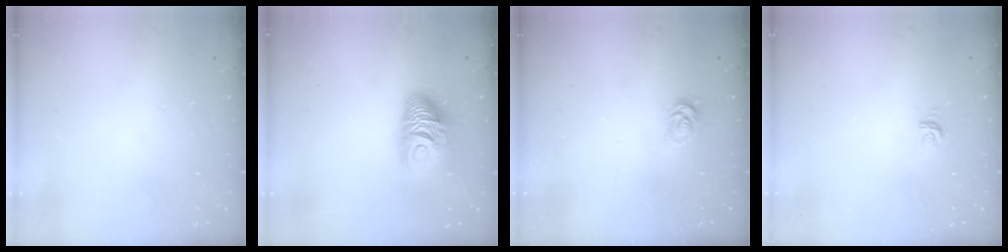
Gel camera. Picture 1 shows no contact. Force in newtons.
{"total": 10.2, "press": 10.2, "slide": 0.6}
{"total": 2.5, "press": 2.5, "slide": 0.4}
{"total": 3.6, "press": 3.6, "slide": 0.3}